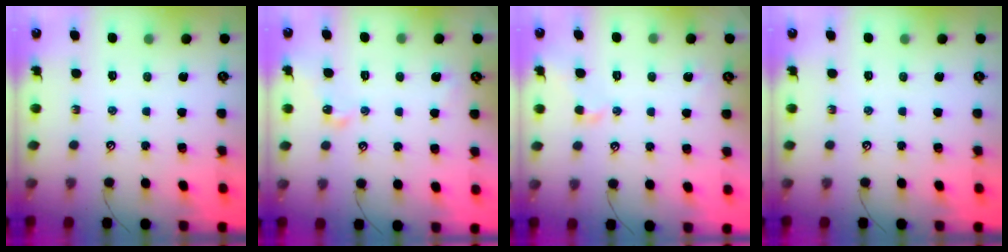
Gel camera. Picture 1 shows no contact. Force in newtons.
{"total": 2.7, "press": 2.6, "slide": 0.5}
{"total": 0.9, "press": 0.9, "slide": 0.1}
{"total": 0.0}